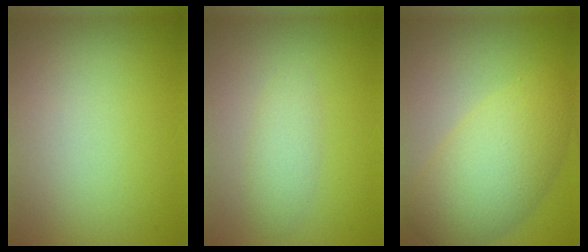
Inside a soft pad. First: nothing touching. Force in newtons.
{"total": 2.0, "press": 2.0, "slide": 0.1}
{"total": 7.2, "press": 7.2, "slide": 0.2}